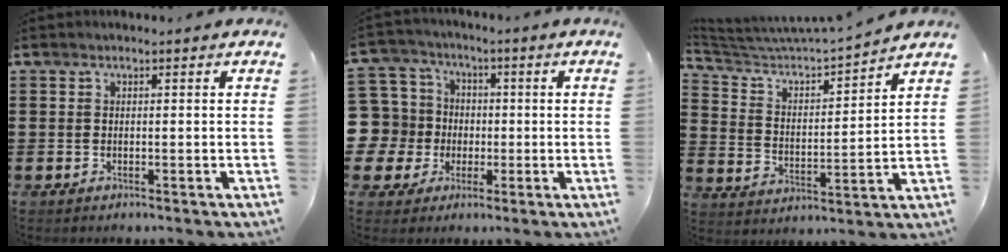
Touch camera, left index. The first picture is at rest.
{"total": 9.1, "force": [-1.1, 8.9, 1.7], "torque": [-0.104, 0.003, -0.023]}
{"total": 4.3, "force": [4.0, 0.4, 1.4], "torque": [-0.053, -0.036, 0.059]}